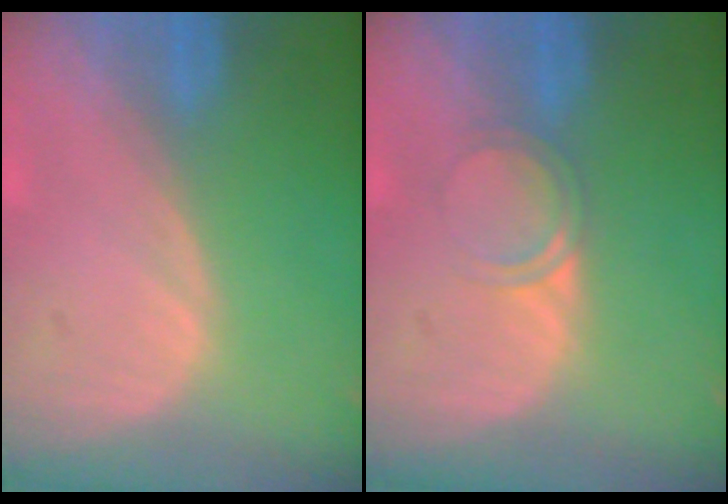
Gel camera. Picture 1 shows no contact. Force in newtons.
{"total": 2.4, "press": 2.4, "slide": 0.2}